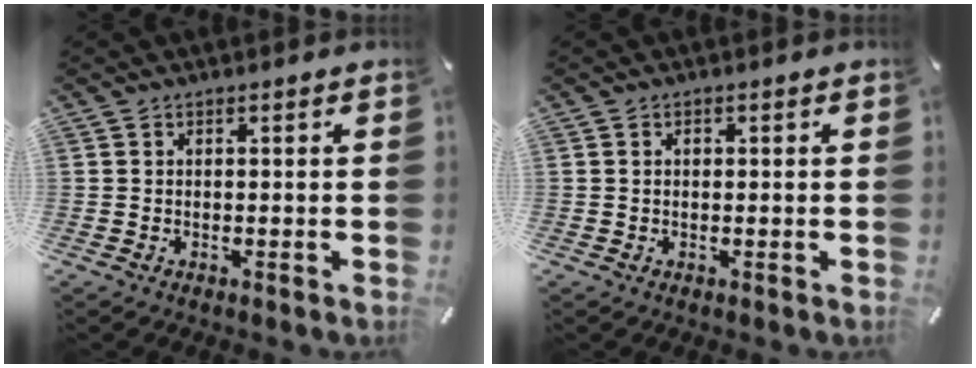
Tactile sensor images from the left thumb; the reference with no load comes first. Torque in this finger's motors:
{"motor_torque": [0.13, 0.07, 0.00, -0.12, 0.06]}